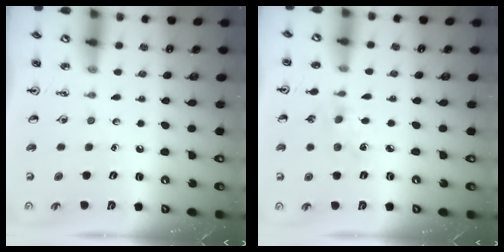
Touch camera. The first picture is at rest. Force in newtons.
{"total": 2.9, "press": 2.8, "slide": 0.5}